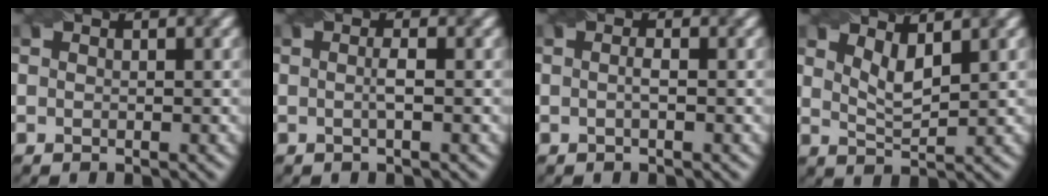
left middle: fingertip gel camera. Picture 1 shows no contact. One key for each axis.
{"total": 1.2, "fx": -0.1, "fy": 0.1, "fz": 1.2, "tx": -0.026, "ty": 0.000, "tz": -0.003}
{"total": 0.9, "fx": -0.1, "fy": 0.2, "fz": 0.9, "tx": -0.015, "ty": -0.003, "tz": -0.002}
{"total": 2.6, "fx": 1.6, "fy": 0.7, "fz": 1.9, "tx": -0.038, "ty": -0.007, "tz": 0.031}